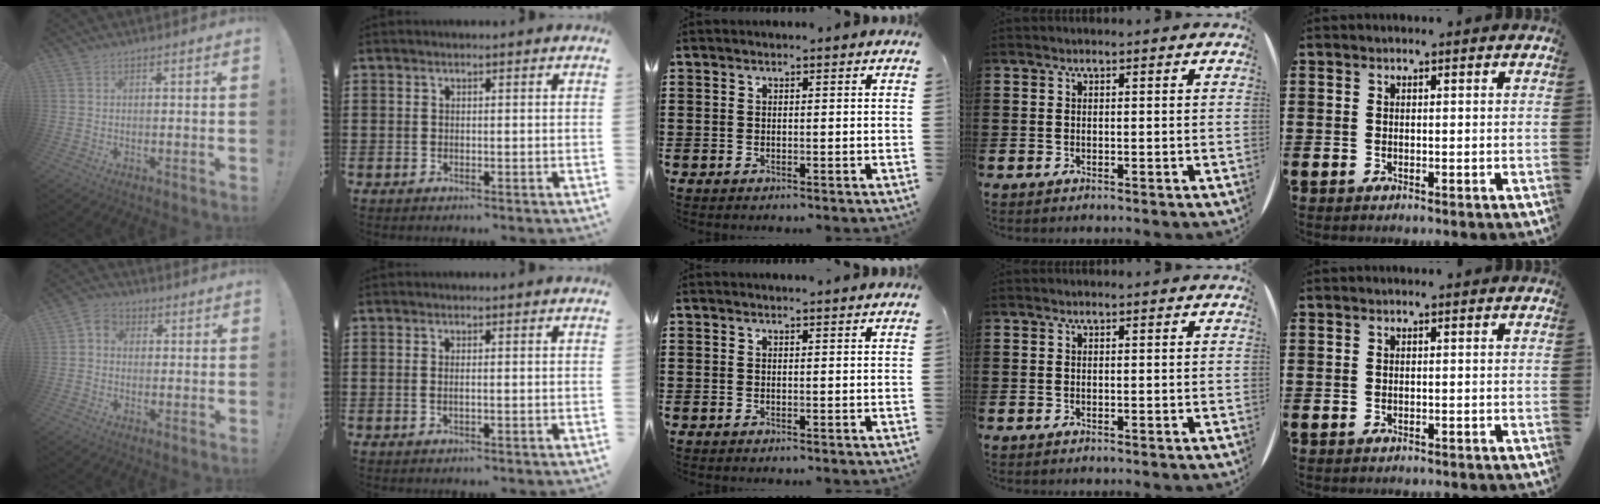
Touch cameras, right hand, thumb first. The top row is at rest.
{"thumb": {"total": 4.5, "force": [0.0, 3.9, 2.1], "torque": [-0.033, 0.009, 0.002]}, "index": {"total": 0.8, "force": [0.0, 0.1, 0.8], "torque": [-0.015, -0.002, 0.001]}, "middle": {"total": 0.7, "force": [0.7, 0.0, 0.1], "torque": [0.003, -0.005, 0.012]}}